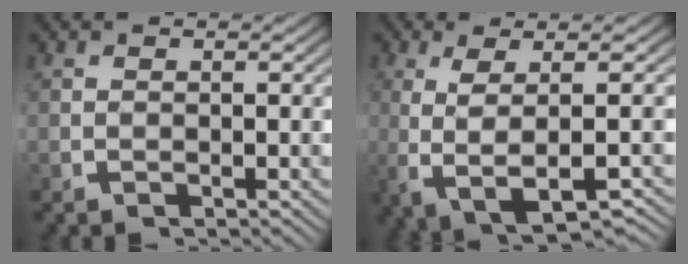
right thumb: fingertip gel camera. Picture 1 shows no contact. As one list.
[{"total": 7.9, "force": [-1.4, 3.3, 7.1], "torque": [-0.157, -0.023, 0.003]}]